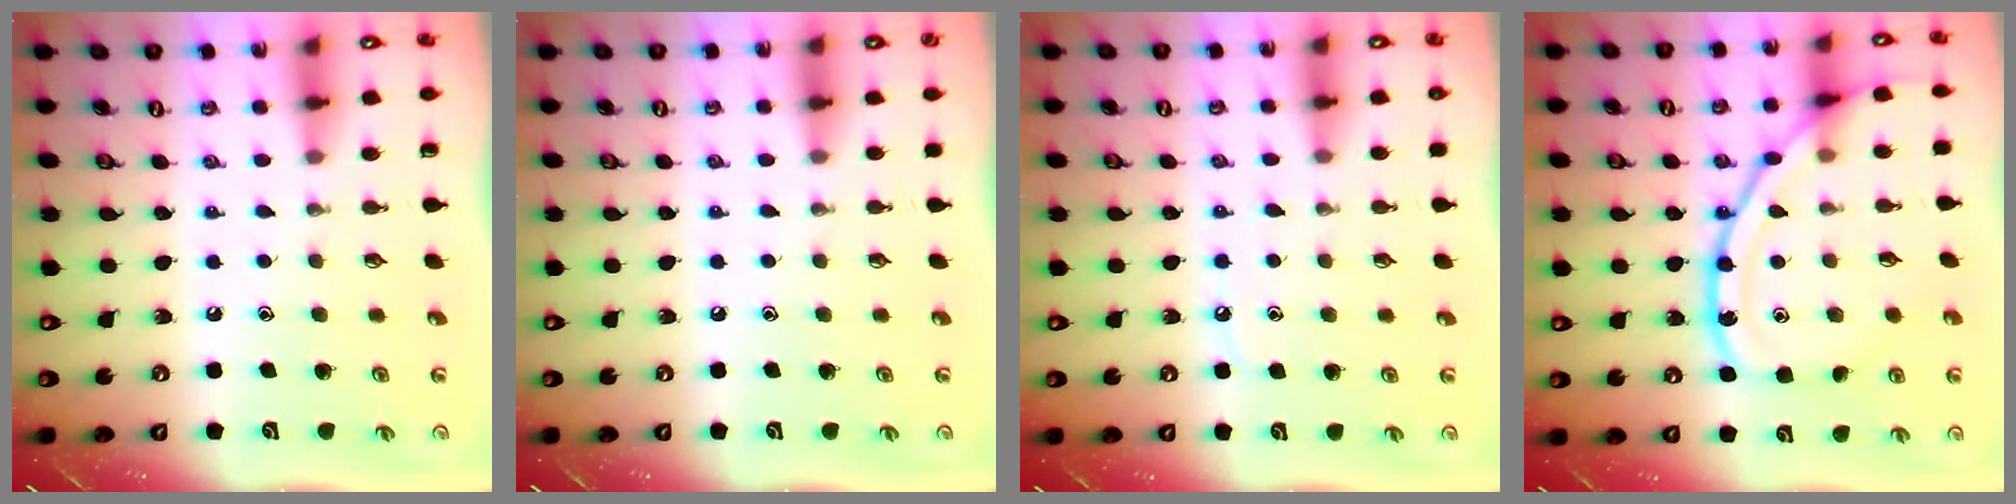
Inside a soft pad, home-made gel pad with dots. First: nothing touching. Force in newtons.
{"total": 2.7, "press": 2.7, "slide": 0.5}
{"total": 7.5, "press": 7.5, "slide": 0.9}
{"total": 15.3, "press": 15.3, "slide": 0.4}